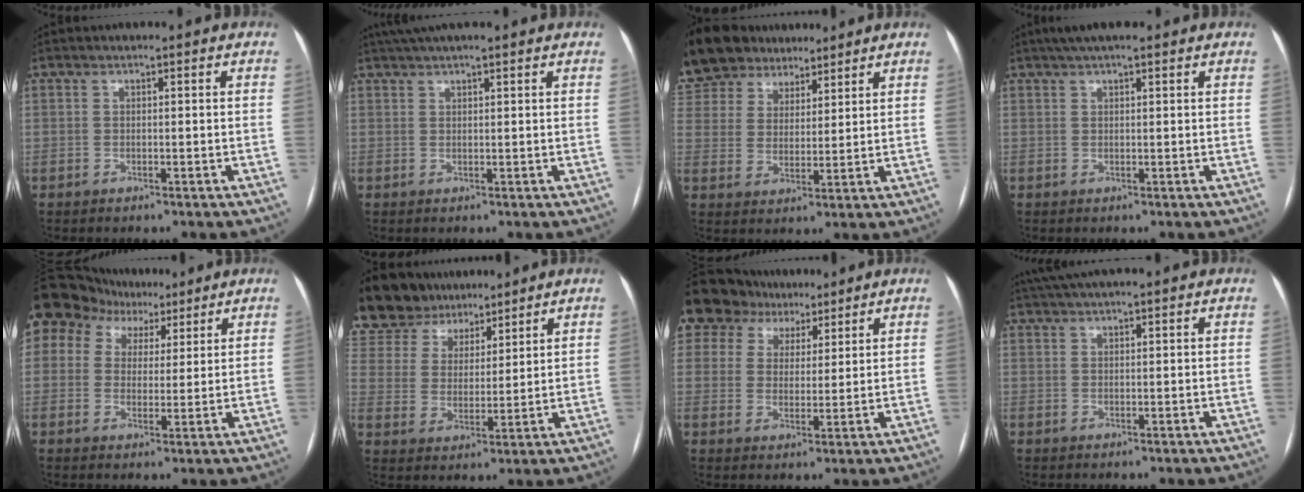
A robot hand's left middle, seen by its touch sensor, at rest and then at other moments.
{"total": 7.8, "force": [6.4, 0.8, 4.4], "torque": [-0.073, 0.043, 0.096]}
{"total": 16.4, "force": [12.8, 8.8, 5.4], "torque": [-0.137, 0.049, 0.235]}
{"total": 5.8, "force": [4.3, 1.0, 3.8], "torque": [-0.059, 0.035, 0.069]}
{"total": 17.2, "force": [10.4, 12.6, 5.5], "torque": [-0.160, 0.067, 0.183]}
{"total": 19.9, "force": [16.4, 9.3, 6.5], "torque": [-0.173, 0.049, 0.290]}
{"total": 13.2, "force": [9.0, 9.2, 3.2], "torque": [-0.086, 0.043, 0.154]}
{"total": 8.6, "force": [7.3, 0.9, 4.5], "torque": [-0.076, 0.043, 0.108]}